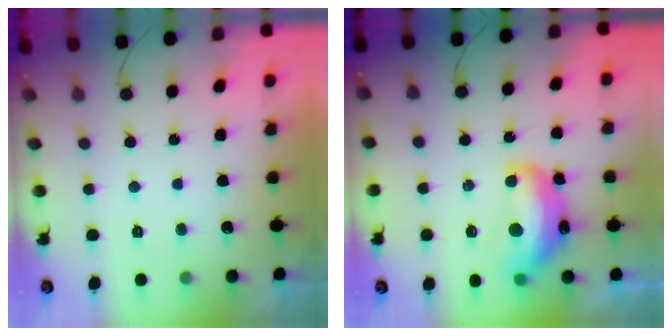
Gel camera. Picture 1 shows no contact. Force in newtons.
{"total": 14.0, "press": 14.0, "slide": 1.1}